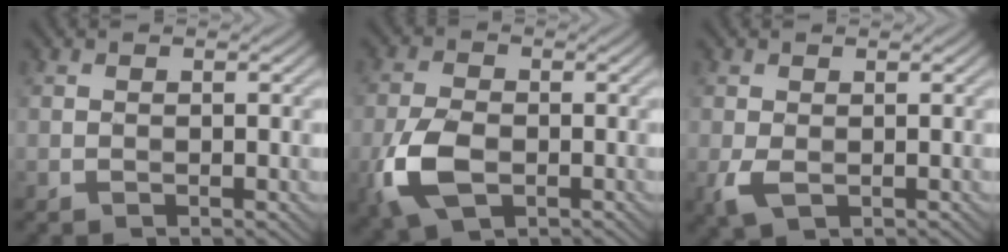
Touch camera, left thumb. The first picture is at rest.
{"total": 8.1, "force": [-2.7, 5.1, 5.7], "torque": [-0.150, -0.009, -0.060]}
{"total": 3.4, "force": [-0.2, 2.5, 2.2], "torque": [-0.063, -0.005, -0.007]}